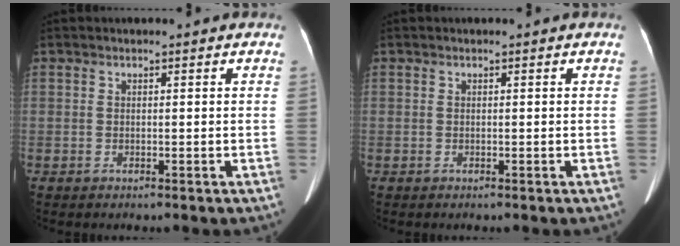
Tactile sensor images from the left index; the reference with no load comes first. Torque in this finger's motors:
{"motor_torque": [0.01, 0.02, 0.00, 0.00]}